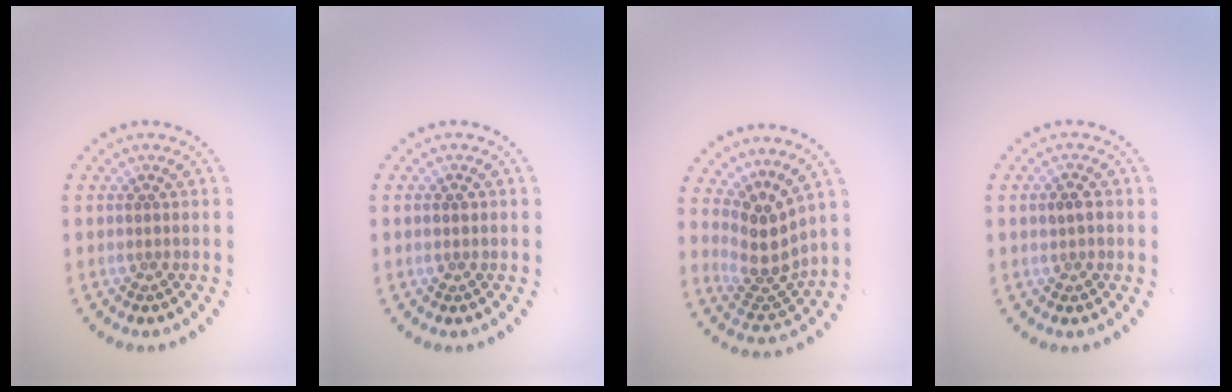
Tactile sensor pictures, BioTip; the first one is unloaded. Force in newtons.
{"total": 1.0, "press": 1.0, "slide": 0.1}
{"total": 3.8, "press": 2.8, "slide": 2.6}
{"total": 1.5, "press": 1.5, "slide": 0.1}